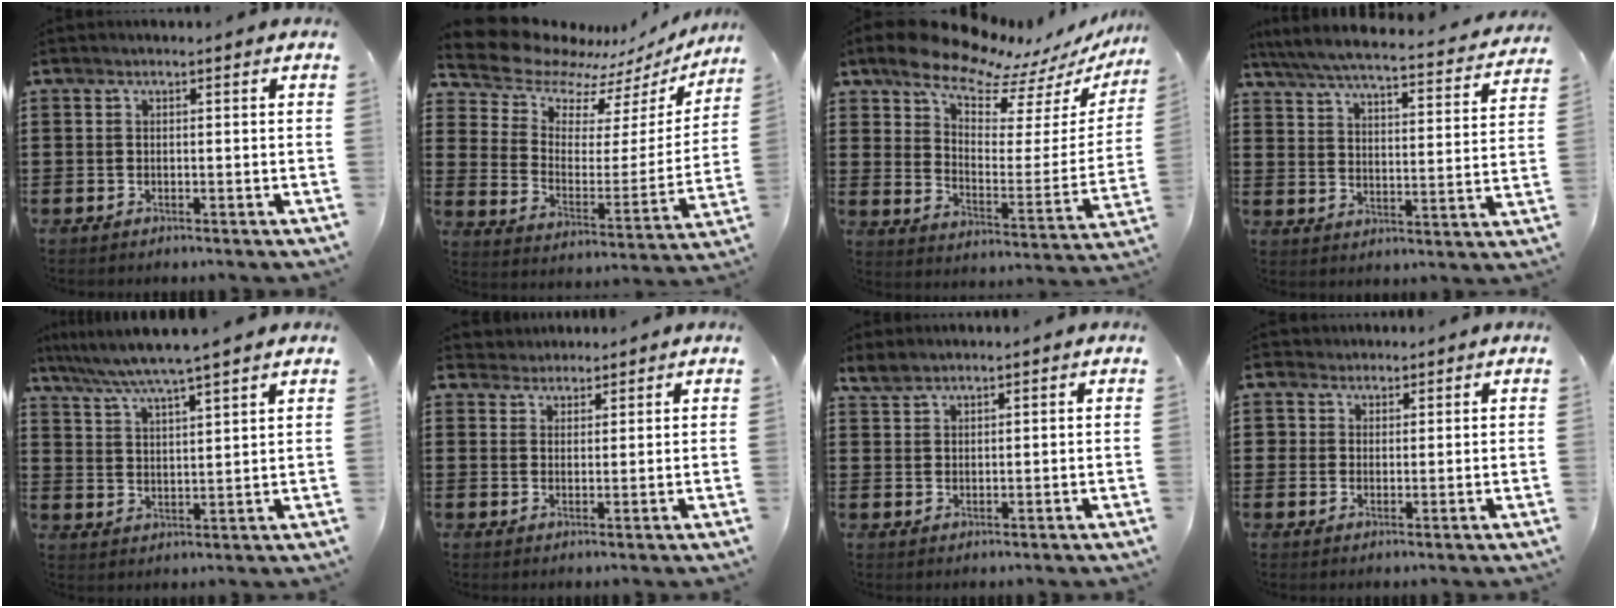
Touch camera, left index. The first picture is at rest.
{"total": 9.6, "force": [8.9, 3.1, 2.3], "torque": [-0.080, -0.070, 0.152]}
{"total": 9.7, "force": [8.7, 2.8, 3.2], "torque": [-0.087, -0.067, 0.150]}
{"total": 5.4, "force": [5.0, -0.1, 1.9], "torque": [-0.061, -0.040, 0.081]}
{"total": 5.6, "force": [5.0, -0.8, 2.5], "torque": [-0.065, -0.027, 0.085]}
{"total": 2.4, "force": [2.1, 1.0, -0.5], "torque": [-0.001, 0.005, 0.040]}
{"total": 2.3, "force": [2.1, 0.7, 0.7], "torque": [-0.020, 0.002, 0.041]}
{"total": 2.6, "force": [1.7, 2.0, -0.2], "torque": [-0.009, 0.011, 0.033]}